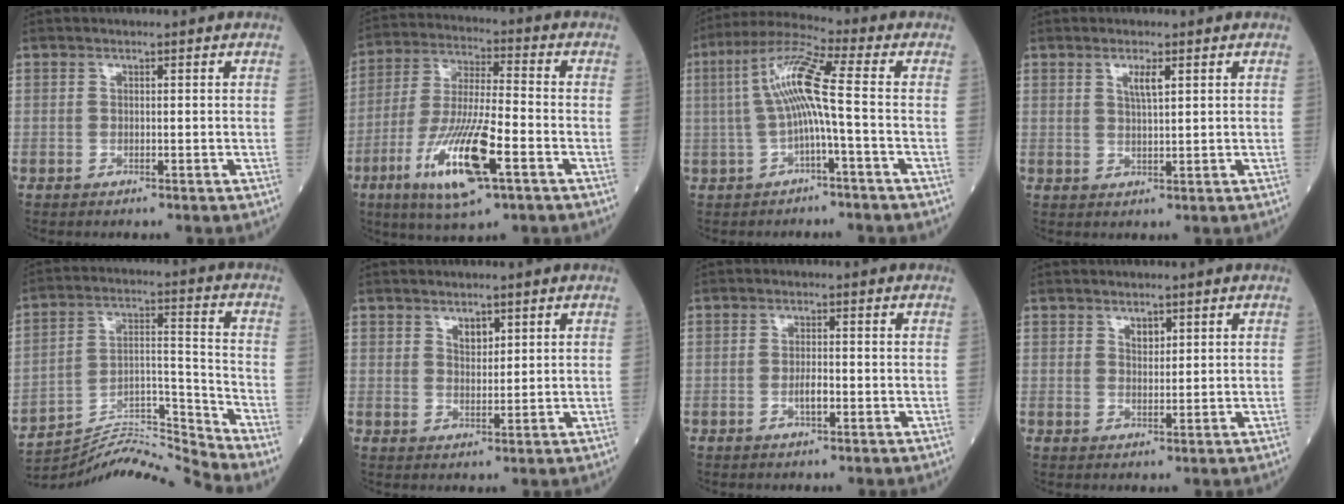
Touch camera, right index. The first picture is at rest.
{"total": 14.9, "force": [-6.3, 2.4, 13.3], "torque": [-0.268, -0.022, -0.112]}
{"total": 9.0, "force": [-0.4, -0.2, 9.0], "torque": [-0.180, 0.030, -0.009]}
{"total": 2.6, "force": [1.3, 0.3, 2.3], "torque": [-0.046, -0.001, 0.023]}
{"total": 13.6, "force": [-13.2, -3.4, 0.3], "torque": [-0.007, 0.044, -0.230]}
{"total": 2.5, "force": [1.6, 1.3, 1.4], "torque": [-0.026, -0.002, 0.031]}
{"total": 2.1, "force": [-0.7, 0.5, 1.9], "torque": [-0.032, 0.002, -0.012]}
{"total": 1.8, "force": [1.1, 0.9, 1.0], "torque": [-0.019, -0.001, 0.022]}